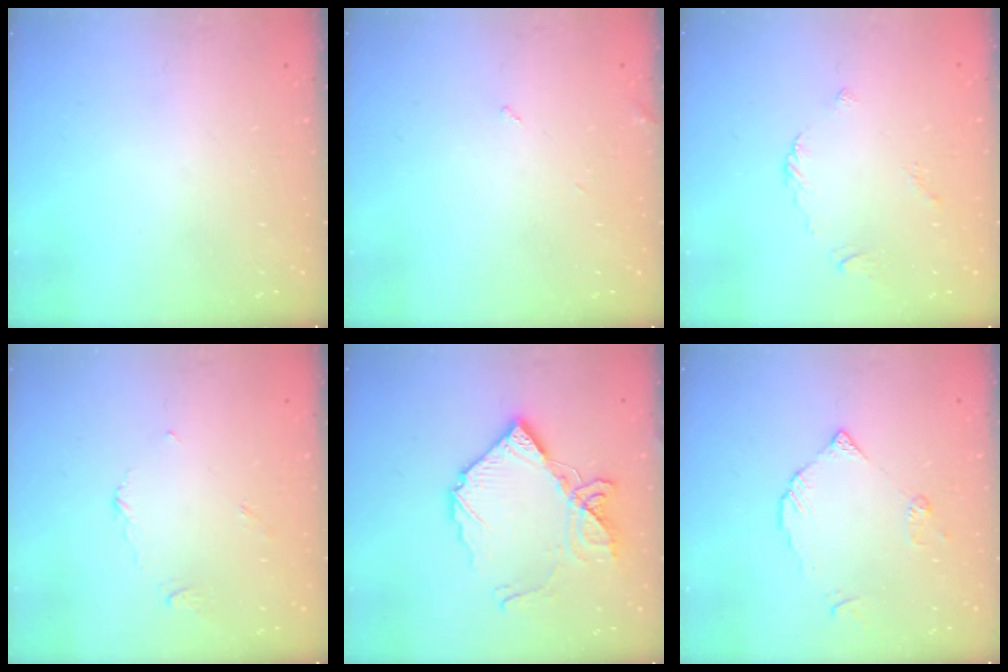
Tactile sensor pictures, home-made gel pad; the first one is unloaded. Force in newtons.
{"total": 2.2, "press": 2.2, "slide": 0.3}
{"total": 2.2, "press": 2.2, "slide": 0.6}
{"total": 2.9, "press": 2.9, "slide": 0.3}
{"total": 15.9, "press": 15.8, "slide": 2.0}
{"total": 4.8, "press": 4.8, "slide": 0.5}